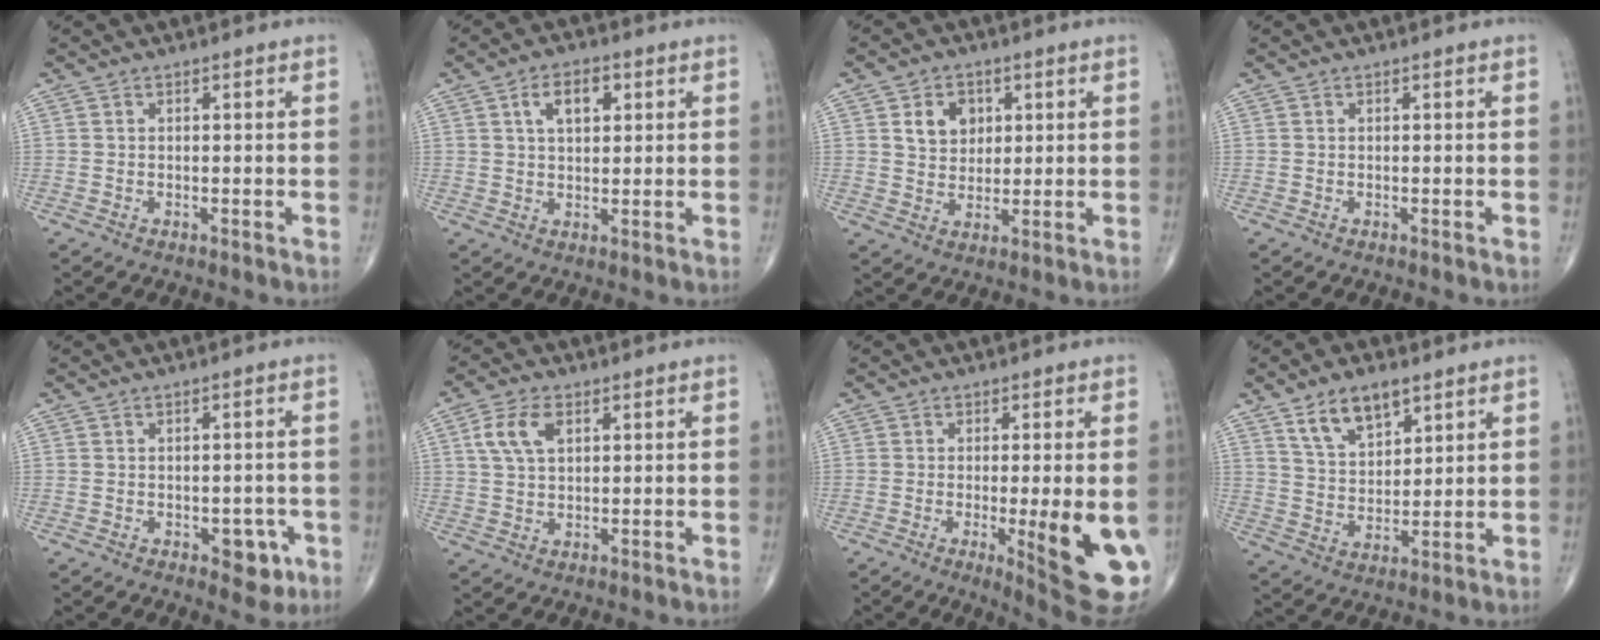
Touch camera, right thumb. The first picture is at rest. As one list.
[{"total": 6.3, "force": [2.3, 3.6, 4.7], "torque": [-0.064, 0.000, 0.038]}, {"total": 6.6, "force": [2.3, 5.2, 3.3], "torque": [-0.027, -0.009, 0.039]}, {"total": 0.0}, {"total": 4.8, "force": [-1.8, 2.8, 3.4], "torque": [-0.013, 0.006, -0.020]}, {"total": 6.6, "force": [2.3, 3.8, 4.9], "torque": [-0.099, 0.002, 0.045]}, {"total": 13.9, "force": [-3.1, 2.6, 13.3], "torque": [-0.143, -0.023, -0.030]}, {"total": 9.8, "force": [6.0, 4.9, 6.0], "torque": [-0.088, -0.031, 0.115]}]